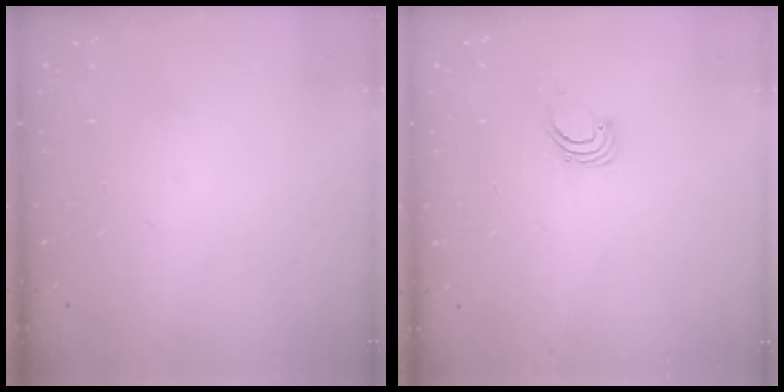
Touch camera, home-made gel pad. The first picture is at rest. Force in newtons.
{"total": 2.2, "press": 2.2, "slide": 0.2}